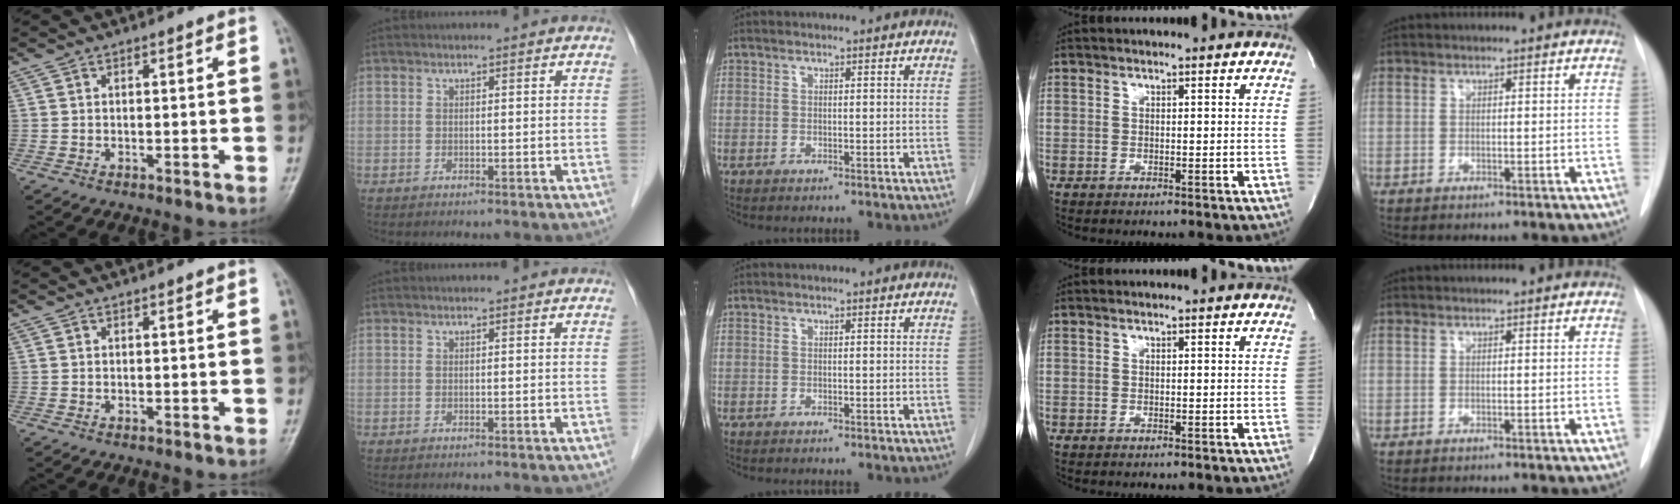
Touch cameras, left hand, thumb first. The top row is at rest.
{}